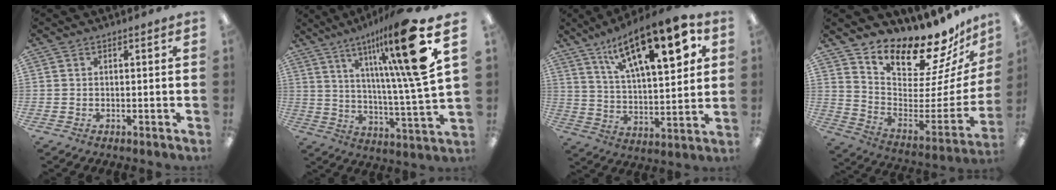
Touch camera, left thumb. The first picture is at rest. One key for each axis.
{"total": 22.2, "fx": 11.4, "fy": 3.5, "fz": 18.7, "tx": -0.287, "ty": -0.060, "tz": 0.161}
{"total": 20.7, "fx": 11.5, "fy": 7.4, "fz": 15.6, "tx": -0.238, "ty": -0.051, "tz": 0.183}
{"total": 16.6, "fx": 15.0, "fy": 4.3, "fz": 5.5, "tx": -0.090, "ty": -0.140, "tz": 0.255}